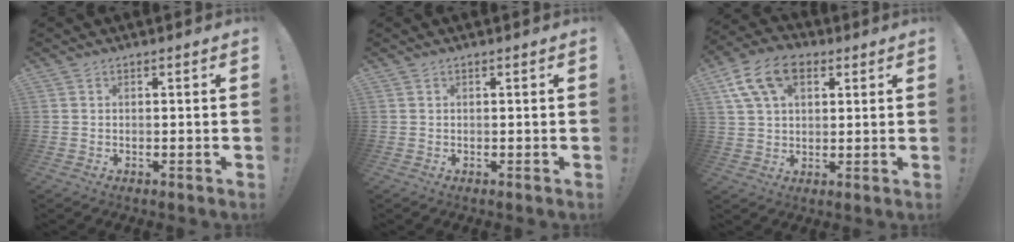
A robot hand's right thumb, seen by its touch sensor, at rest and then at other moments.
{"total": 0.0}
{"total": 13.7, "force": [5.9, 8.6, 8.9], "torque": [-0.160, -0.008, 0.114]}